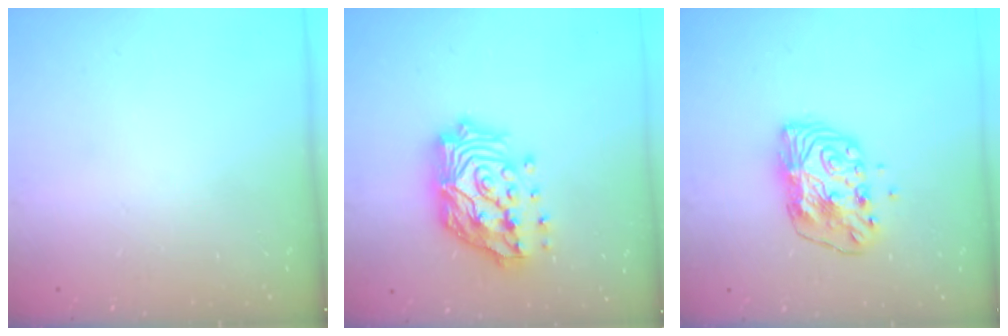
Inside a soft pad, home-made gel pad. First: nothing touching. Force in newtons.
{"total": 22.0, "press": 21.7, "slide": 3.4}
{"total": 11.4, "press": 11.4, "slide": 0.8}